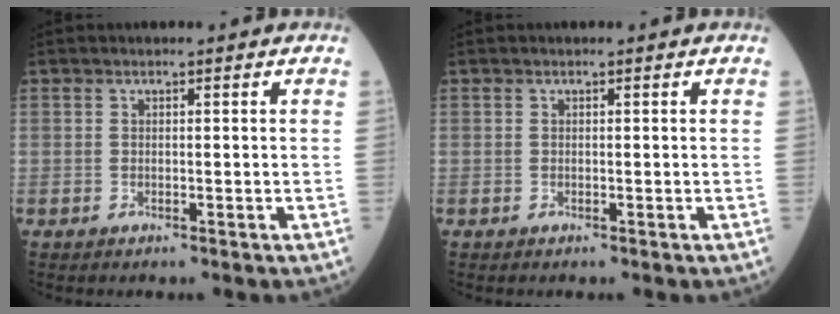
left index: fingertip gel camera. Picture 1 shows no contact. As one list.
[{"total": 0.0}]